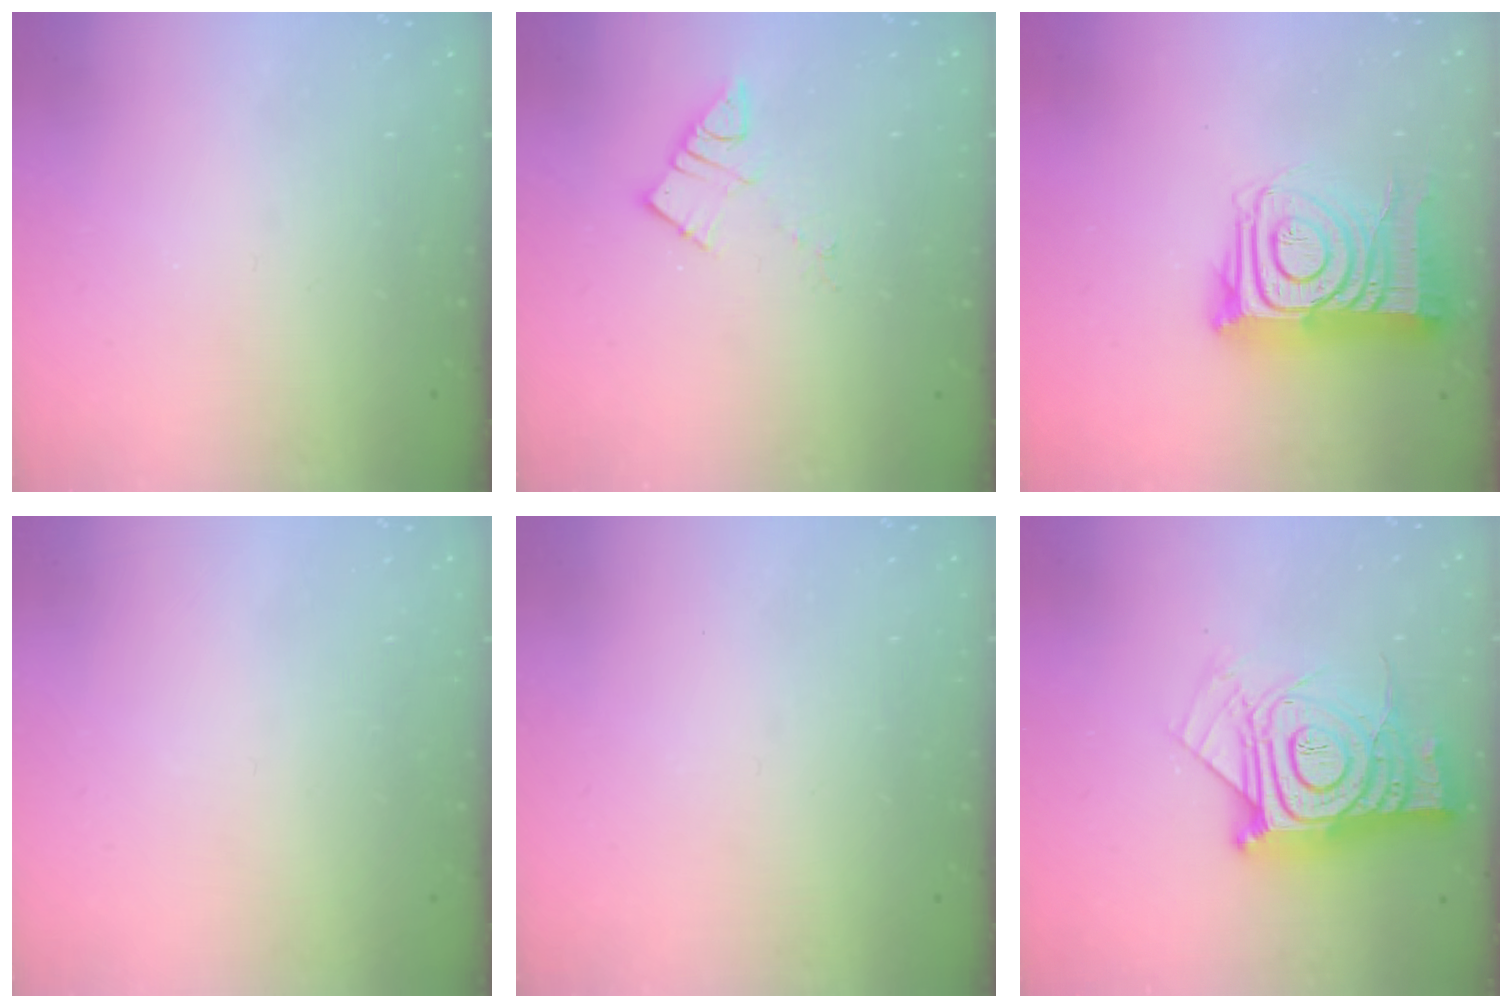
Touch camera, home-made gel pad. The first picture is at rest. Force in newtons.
{"total": 5.8, "press": 5.8, "slide": 0.3}
{"total": 15.0, "press": 14.9, "slide": 1.1}
{"total": 1.6, "press": 1.6, "slide": 0.1}
{"total": 0.0}
{"total": 17.0, "press": 16.9, "slide": 1.6}